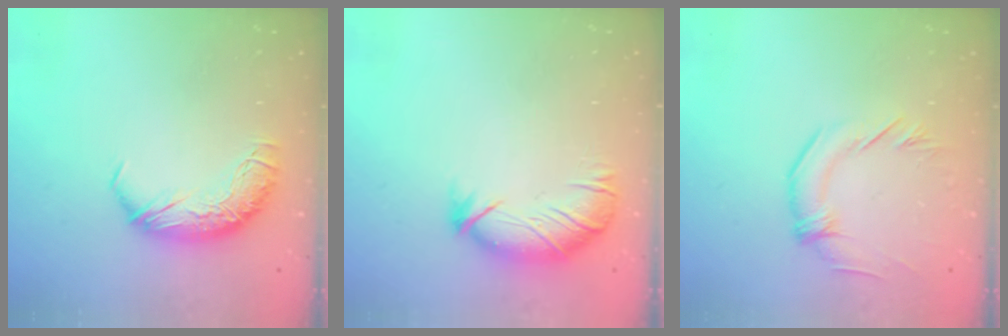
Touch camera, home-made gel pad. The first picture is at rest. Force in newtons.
{"total": 2.9, "press": 2.5, "slide": 1.5}
{"total": 1.3, "press": 1.3, "slide": 0.4}